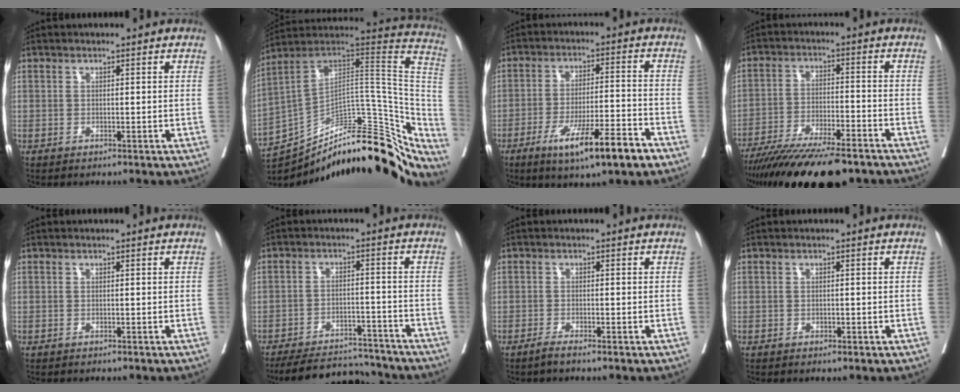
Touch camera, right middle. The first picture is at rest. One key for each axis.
{"total": 32.2, "fx": -23.2, "fy": 10.9, "fz": 19.6, "tx": -0.243, "ty": 0.036, "tz": -0.324}
{"total": 11.8, "fx": -7.0, "fy": 1.0, "fz": 9.4, "tx": -0.153, "ty": -0.016, "tz": -0.110}
{"total": 18.0, "fx": -14.8, "fy": 2.9, "fz": 10.0, "tx": -0.149, "ty": -0.025, "tz": -0.233}
{"total": 0.0}
{"total": 11.8, "fx": -11.3, "fy": 2.3, "fz": 2.5, "tx": -0.033, "ty": 0.005, "tz": -0.163}
{"total": 1.4, "fx": -1.1, "fy": 0.0, "fz": 0.9, "tx": -0.019, "ty": -0.003, "tz": -0.021}
{"total": 0.8, "fx": -0.3, "fy": 0.5, "fz": 0.6, "tx": -0.011, "ty": -0.001, "tz": -0.001}